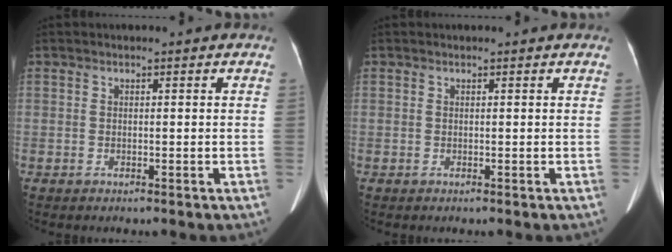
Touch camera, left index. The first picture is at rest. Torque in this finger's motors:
{"motor_torque": [-0.12, -0.07, 0.02, 0.02]}